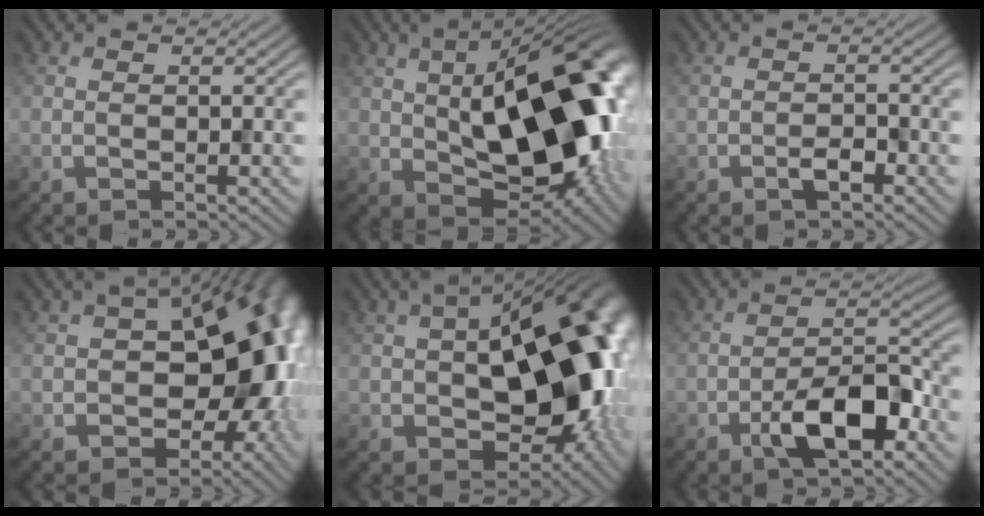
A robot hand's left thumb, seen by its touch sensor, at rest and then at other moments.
{"total": 20.4, "force": [1.0, 11.1, 17.1], "torque": [-0.240, -0.003, 0.010]}
{"total": 1.7, "force": [-1.1, 0.6, 1.1], "torque": [-0.017, 0.003, -0.022]}
{"total": 15.7, "force": [-1.1, 10.2, 12.0], "torque": [-0.151, -0.014, -0.014]}
{"total": 20.2, "force": [-1.0, 12.1, 16.2], "torque": [-0.200, -0.020, -0.007]}
{"total": 8.5, "force": [-4.3, 3.5, 6.4], "torque": [-0.099, 0.014, -0.082]}